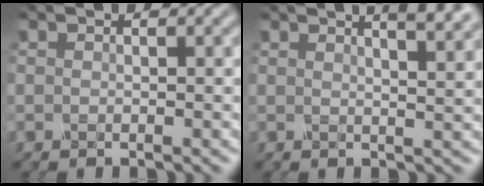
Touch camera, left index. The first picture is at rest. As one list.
[{"total": 4.8, "force": [3.3, 1.3, 3.2], "torque": [-0.019, 0.024, 0.018]}]